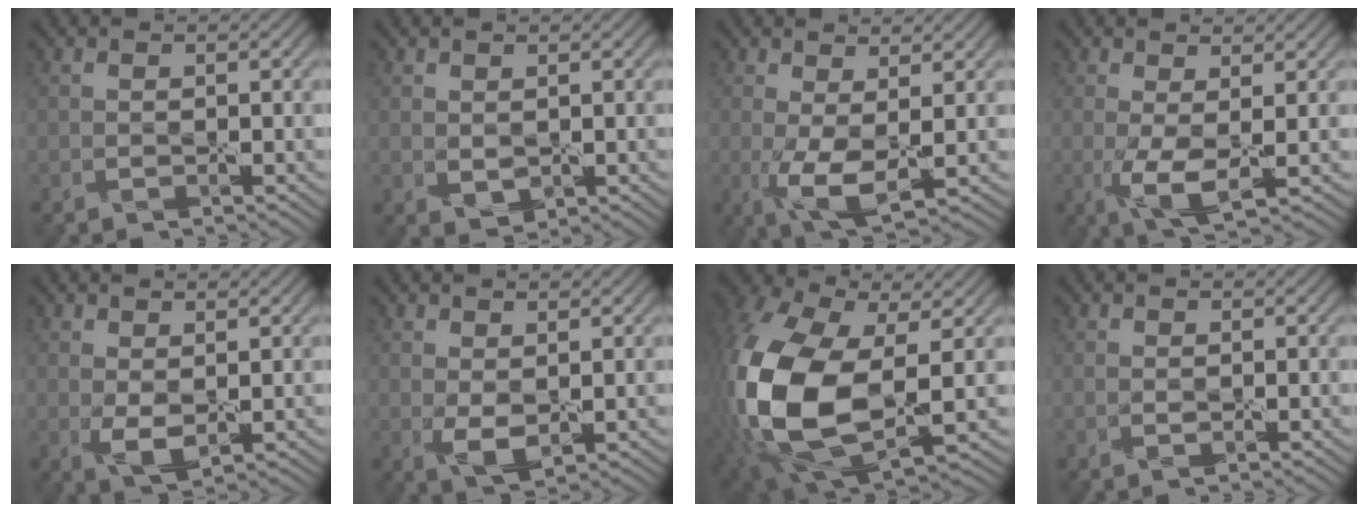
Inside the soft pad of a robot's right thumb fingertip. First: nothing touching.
{"total": 1.6, "force": [0.5, 1.1, 1.0], "torque": [-0.028, -0.007, 0.017]}
{"total": 5.3, "force": [-0.1, 1.9, 4.9], "torque": [-0.112, -0.007, 0.001]}
{"total": 4.3, "force": [-0.2, 1.2, 4.1], "torque": [-0.096, -0.006, -0.003]}
{"total": 3.0, "force": [0.6, 1.5, 2.5], "torque": [-0.059, -0.008, 0.016]}
{"total": 3.0, "force": [0.5, 1.6, 2.5], "torque": [-0.059, -0.008, 0.015]}
{"total": 18.2, "force": [-1.4, 10.6, 14.8], "torque": [-0.374, -0.028, -0.018]}
{"total": 0.5, "force": [0.1, 0.3, 0.4], "torque": [-0.011, -0.002, 0.003]}